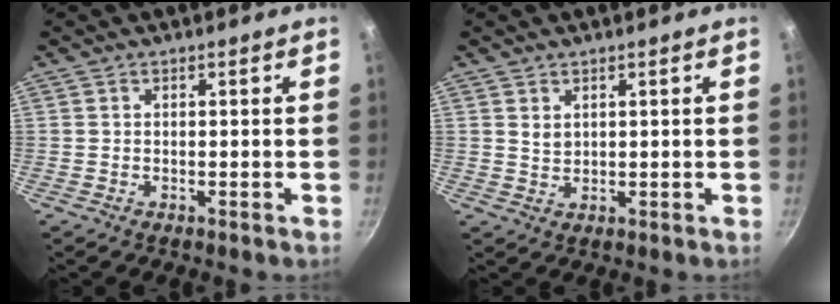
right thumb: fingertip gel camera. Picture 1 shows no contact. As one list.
[{"total": 1.8, "force": [1.1, 1.1, 1.0], "torque": [-0.013, -0.009, 0.024]}]